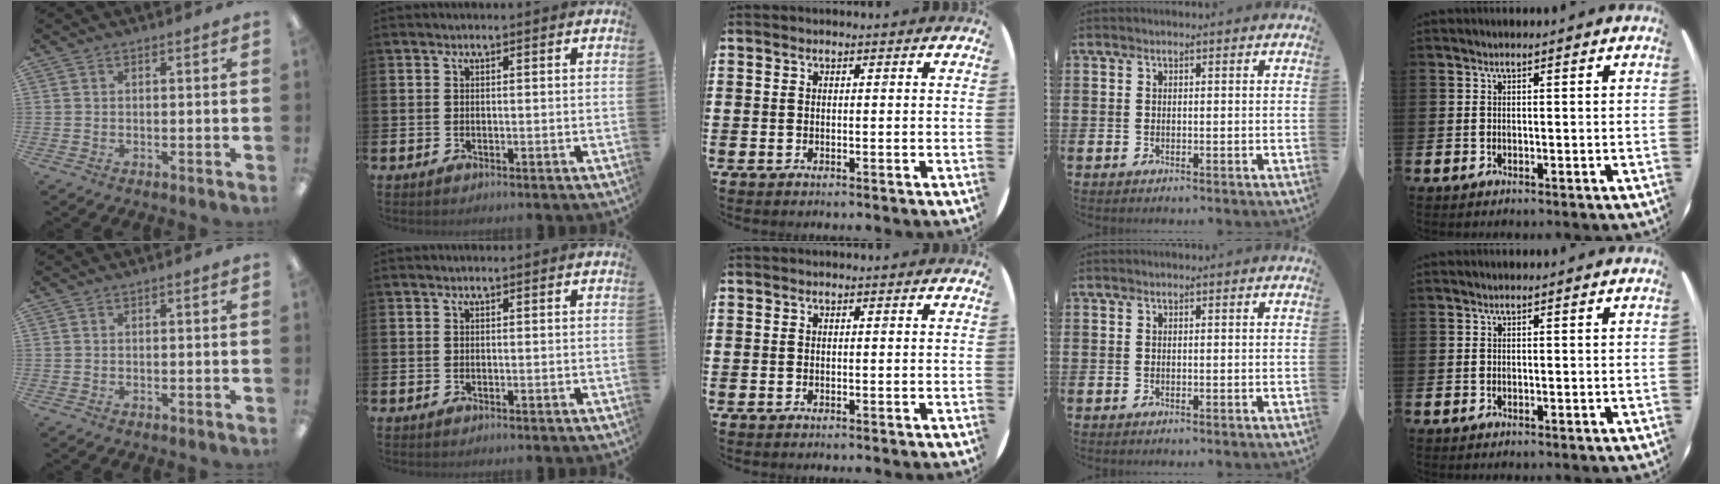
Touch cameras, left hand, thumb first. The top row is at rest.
{}